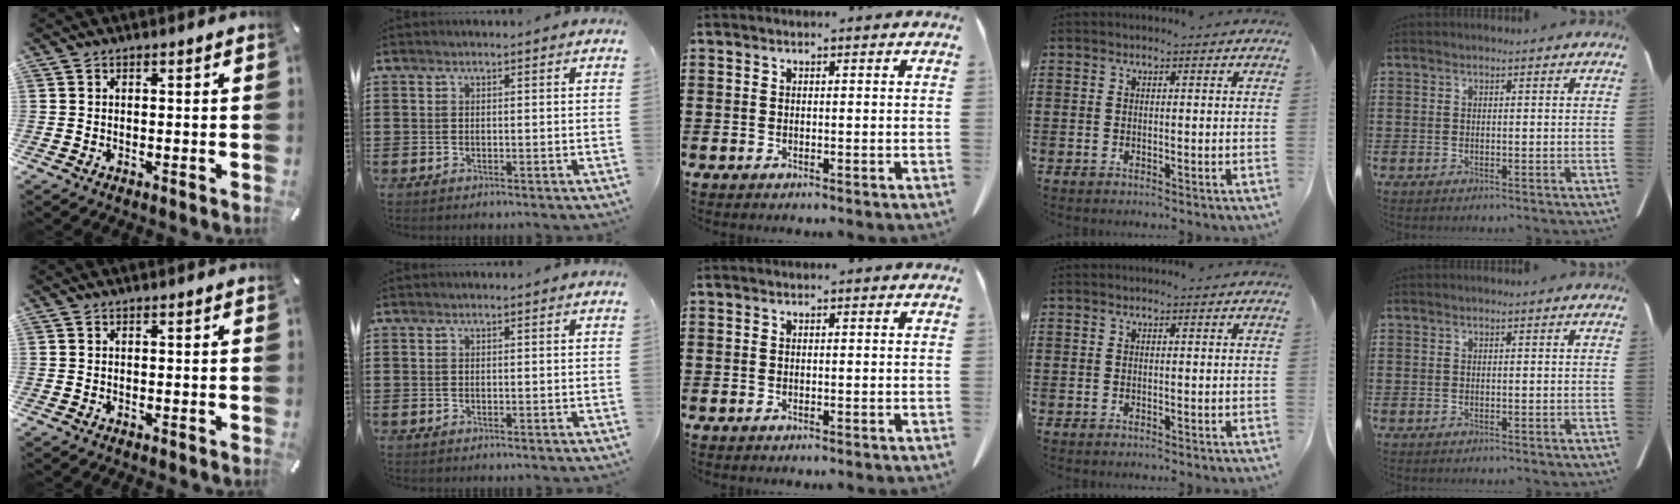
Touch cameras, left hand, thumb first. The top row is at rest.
{}